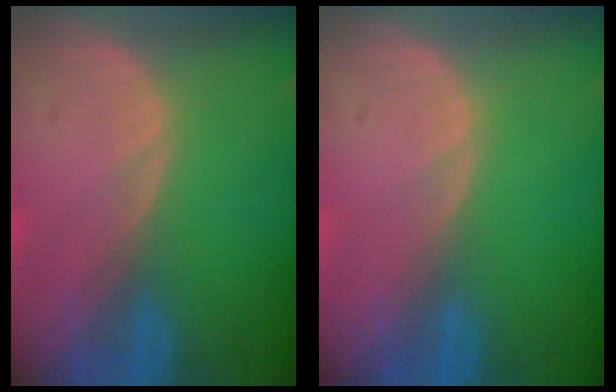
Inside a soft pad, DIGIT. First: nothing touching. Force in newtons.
{"total": 0.0}